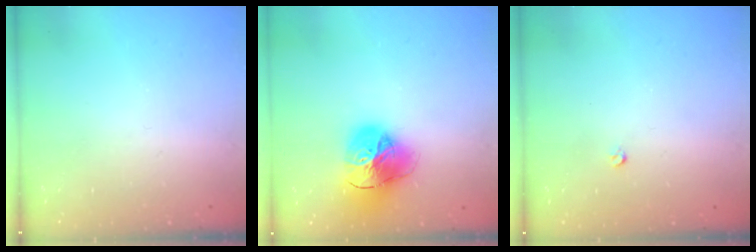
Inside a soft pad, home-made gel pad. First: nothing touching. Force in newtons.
{"total": 19.8, "press": 19.6, "slide": 2.3}
{"total": 2.6, "press": 2.5, "slide": 0.4}